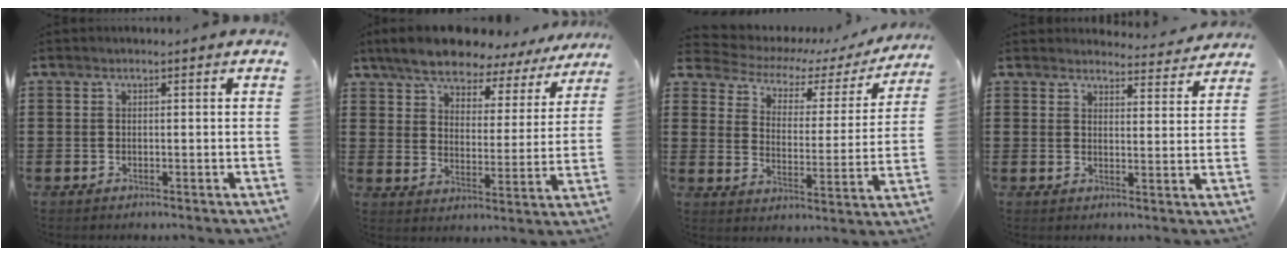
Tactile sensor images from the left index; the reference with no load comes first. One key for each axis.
{"total": 7.6, "fx": 6.9, "fy": 1.9, "fz": 2.5, "tx": -0.083, "ty": -0.033, "tz": 0.123}
{"total": 3.5, "fx": 2.6, "fy": 1.8, "fz": 1.6, "tx": -0.050, "ty": -0.018, "tz": 0.034}
{"total": 3.8, "fx": 3.8, "fy": 0.4, "fz": 0.3, "tx": -0.004, "ty": -0.027, "tz": 0.064}